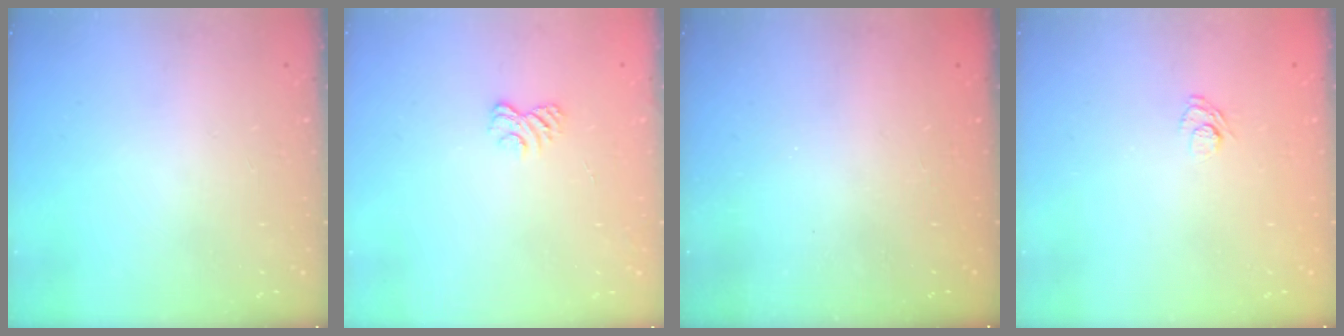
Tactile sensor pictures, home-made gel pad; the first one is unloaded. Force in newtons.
{"total": 2.5, "press": 2.2, "slide": 1.2}
{"total": 2.4, "press": 2.3, "slide": 0.8}
{"total": 6.8, "press": 6.6, "slide": 1.4}